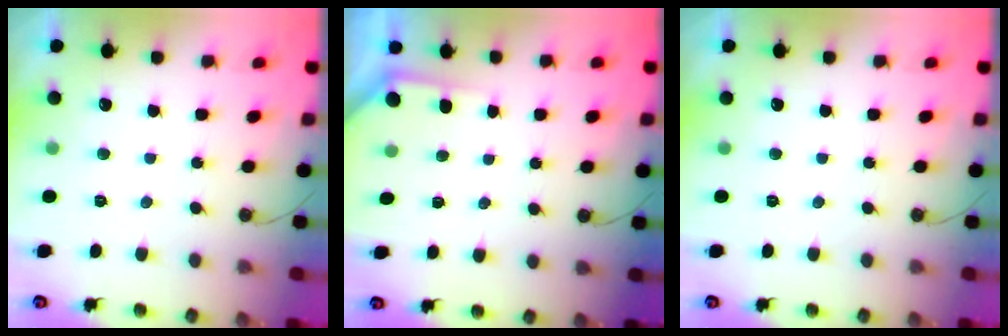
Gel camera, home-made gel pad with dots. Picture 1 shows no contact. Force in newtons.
{"total": 2.7, "press": 2.7, "slide": 0.3}
{"total": 0.0}